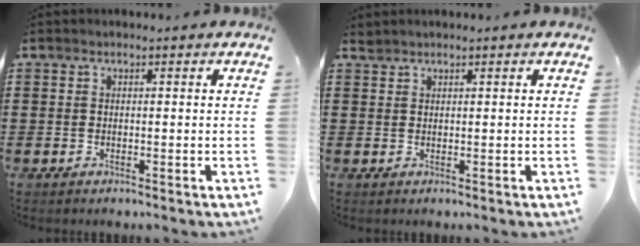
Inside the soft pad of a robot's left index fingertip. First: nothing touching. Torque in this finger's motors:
{"motor_torque": [-0.09, -0.03, 0.00, -0.02]}